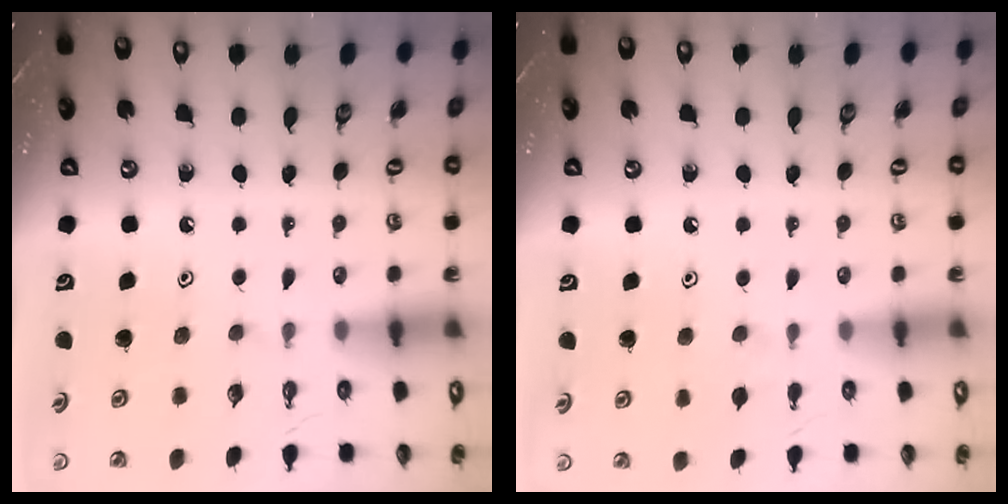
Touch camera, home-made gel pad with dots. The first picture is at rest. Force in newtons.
{"total": 4.5, "press": 4.4, "slide": 0.6}